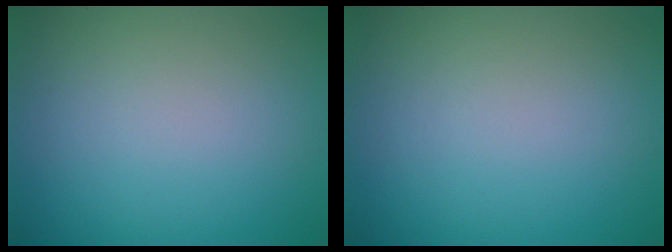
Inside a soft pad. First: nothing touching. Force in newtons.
{"total": 0.0}